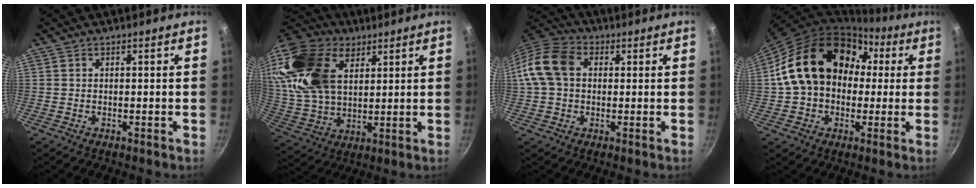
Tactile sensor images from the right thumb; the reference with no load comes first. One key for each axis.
{"total": 23.3, "fx": 9.3, "fy": 15.0, "fz": 15.2, "tx": -0.302, "ty": -0.015, "tz": 0.179}
{"total": 11.0, "fx": 1.5, "fy": 8.2, "fz": 7.2, "tx": -0.124, "ty": 0.023, "tz": 0.010}
{"total": 20.9, "fx": 2.9, "fy": 16.0, "fz": 13.2, "tx": -0.199, "ty": 0.056, "tz": 0.048}